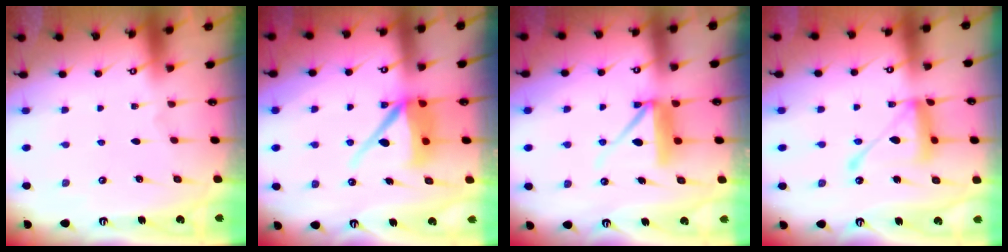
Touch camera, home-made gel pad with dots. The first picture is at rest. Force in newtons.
{"total": 9.8, "press": 9.7, "slide": 1.2}
{"total": 9.2, "press": 9.2, "slide": 1.0}
{"total": 15.1, "press": 15.1, "slide": 1.1}